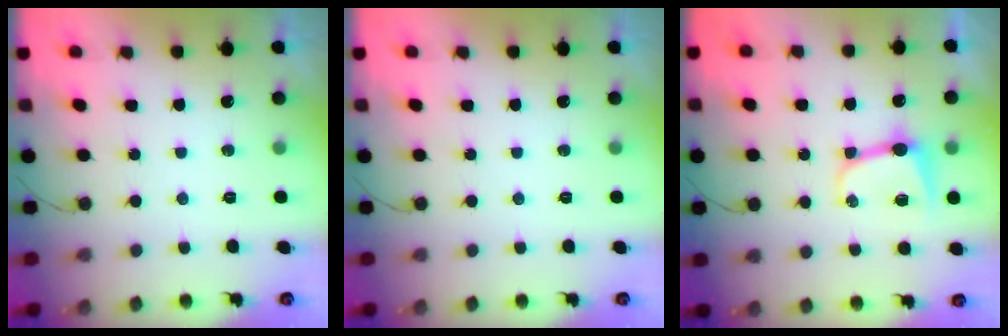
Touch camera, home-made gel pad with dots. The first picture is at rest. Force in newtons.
{"total": 0.0}
{"total": 8.3, "press": 8.2, "slide": 0.8}